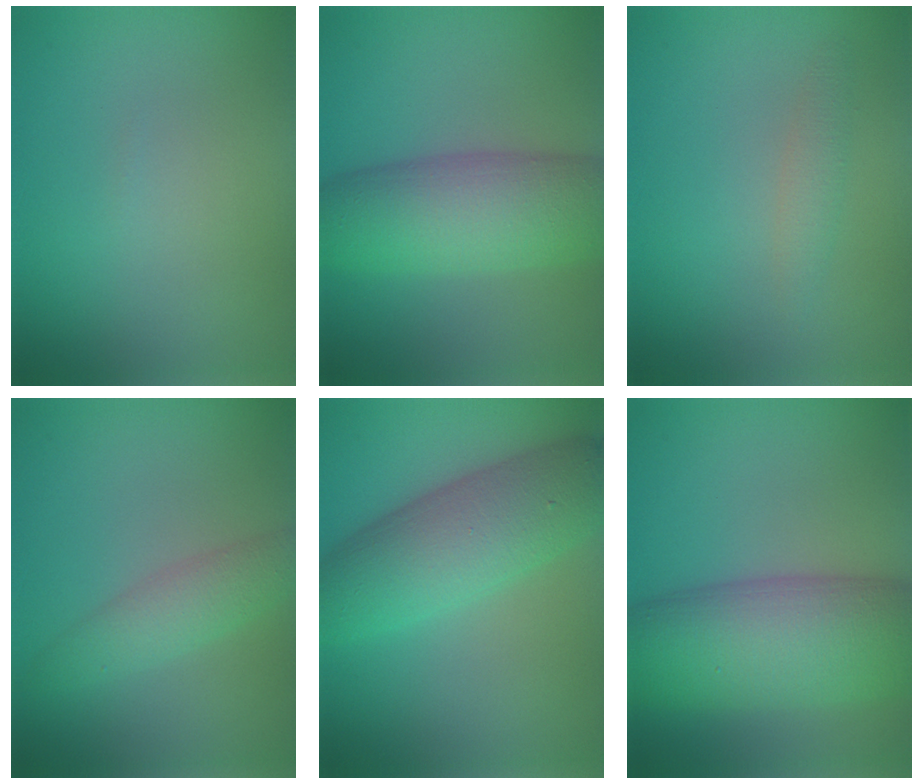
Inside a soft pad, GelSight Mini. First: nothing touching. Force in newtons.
{"total": 8.5, "press": 8.5, "slide": 0.1}
{"total": 1.4, "press": 1.4, "slide": 0.0}
{"total": 2.9, "press": 2.9, "slide": 0.0}
{"total": 7.7, "press": 7.7, "slide": 0.1}
{"total": 11.2, "press": 11.2, "slide": 0.4}